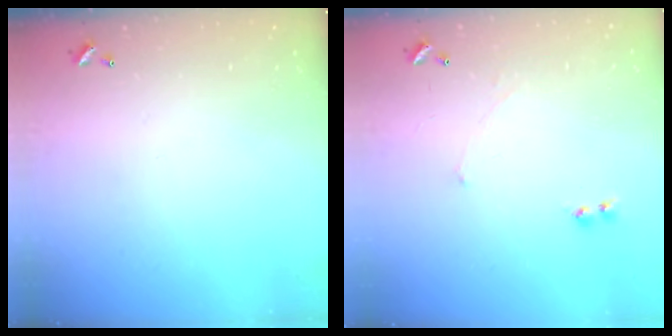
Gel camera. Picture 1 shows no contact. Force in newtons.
{"total": 2.4, "press": 2.3, "slide": 0.5}